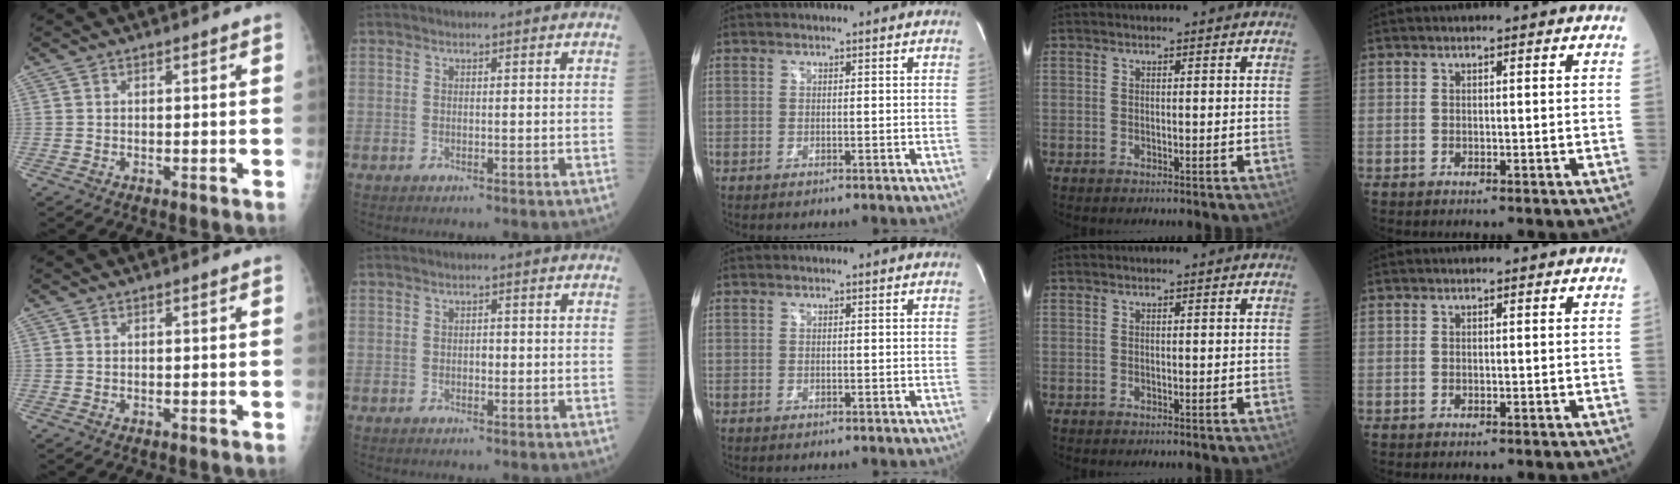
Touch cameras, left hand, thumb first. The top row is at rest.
{"index": {"total": 0.7, "force": [0.0, 0.5, 0.6], "torque": [-0.011, 0.001, 0.000]}}